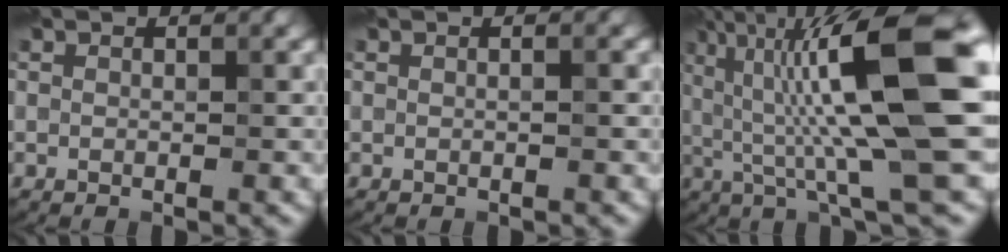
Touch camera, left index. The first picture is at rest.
{"total": 0.7, "force": [0.1, 0.1, 0.7], "torque": [-0.013, -0.001, -0.005]}
{"total": 14.1, "force": [2.2, 2.8, 13.6], "torque": [-0.218, 0.018, 0.034]}